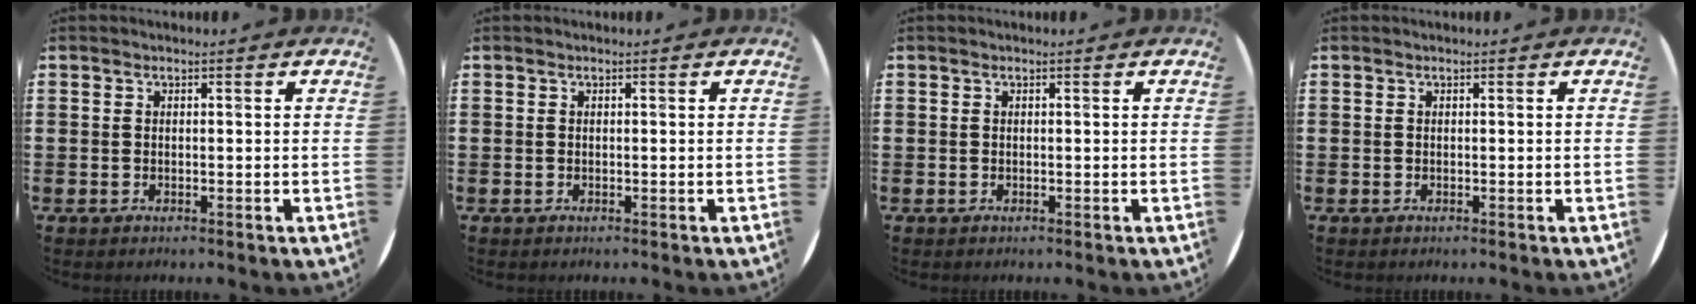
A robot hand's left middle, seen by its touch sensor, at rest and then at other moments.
{"total": 0.0}
{"total": 0.0}
{"total": 0.0}